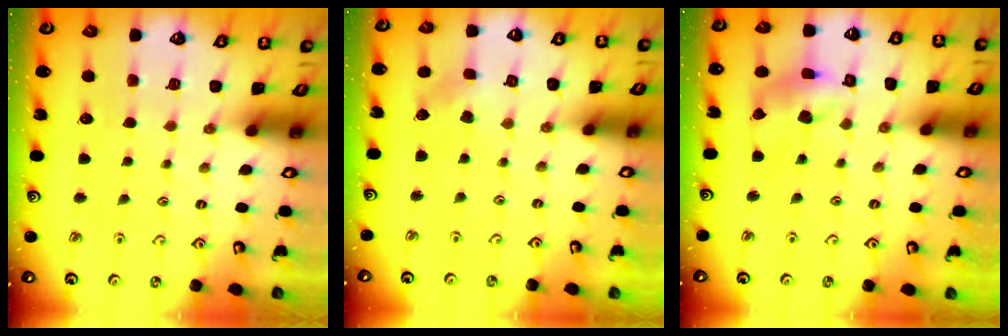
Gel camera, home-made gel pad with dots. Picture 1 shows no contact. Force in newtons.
{"total": 2.9, "press": 2.9, "slide": 0.3}
{"total": 10.9, "press": 10.8, "slide": 1.4}